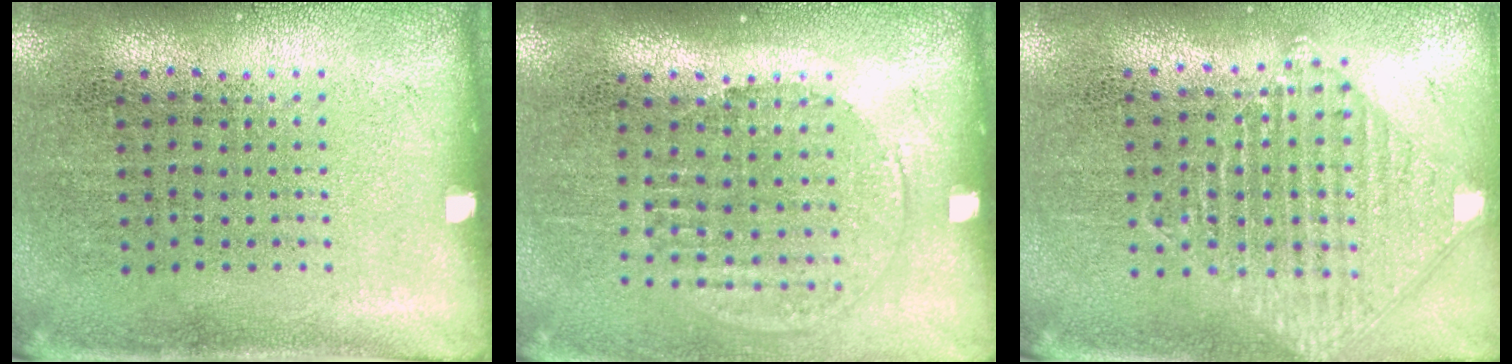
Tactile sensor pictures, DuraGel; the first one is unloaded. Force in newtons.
{"total": 1.3, "press": 1.2, "slide": 0.5}
{"total": 1.0, "press": 1.0, "slide": 0.1}